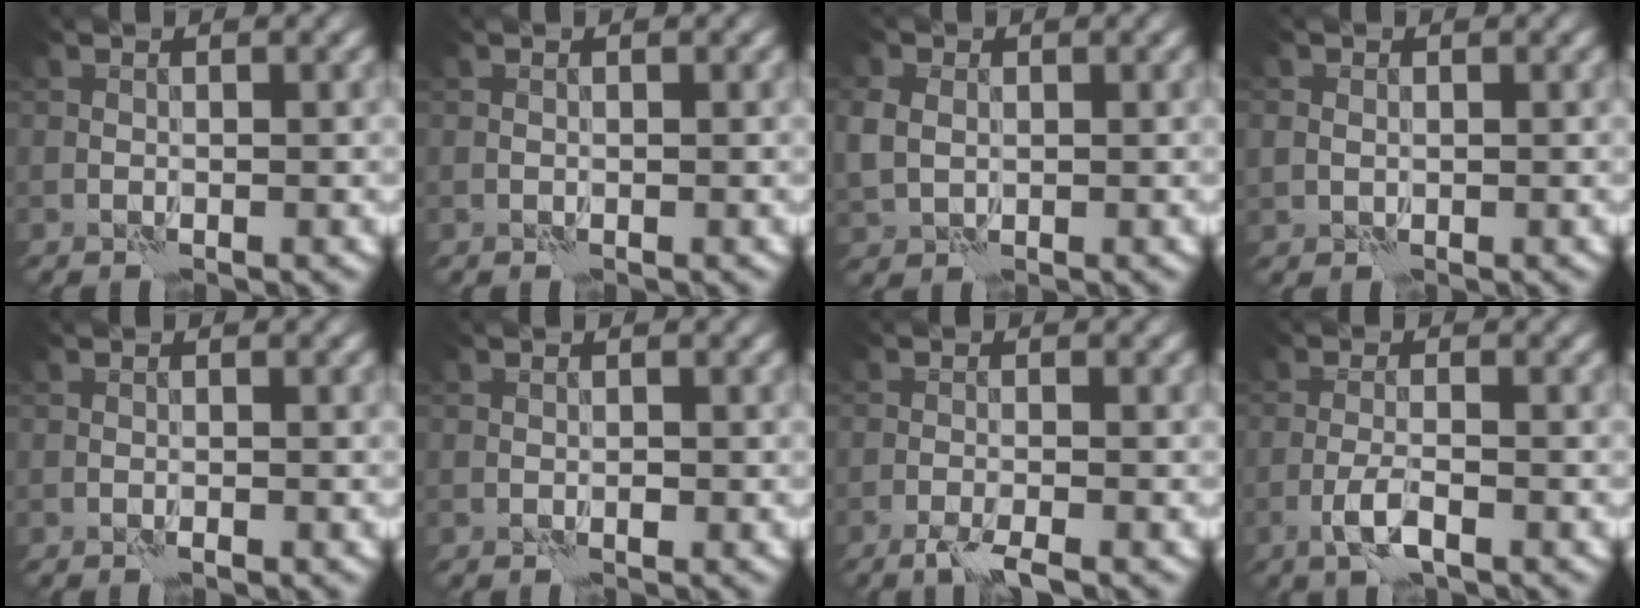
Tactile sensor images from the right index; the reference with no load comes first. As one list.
[{"total": 0.0}, {"total": 2.8, "force": [0.3, 2.3, 1.6], "torque": [-0.047, 0.000, 0.009]}, {"total": 1.2, "force": [0.2, 1.1, 0.5], "torque": [-0.009, -0.003, 0.004]}, {"total": 0.6, "force": [-0.4, 0.1, 0.5], "torque": [-0.009, -0.001, -0.007]}, {"total": 0.5, "force": [-0.1, 0.3, 0.4], "torque": [-0.008, -0.001, -0.003]}, {"total": 2.6, "force": [-1.9, 0.1, 1.8], "torque": [-0.040, -0.003, -0.040]}, {"total": 2.7, "force": [-1.4, 0.5, 2.2], "torque": [-0.051, 0.002, -0.034]}]